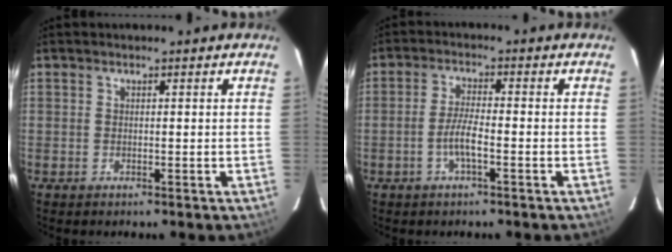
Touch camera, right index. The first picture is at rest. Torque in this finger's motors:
{"motor_torque": [0.70, -0.47, 0.37, 0.10]}